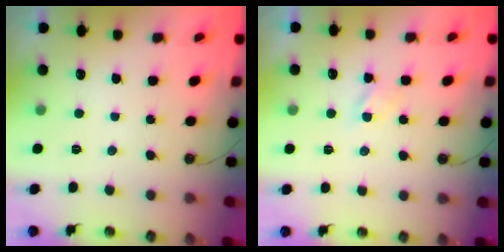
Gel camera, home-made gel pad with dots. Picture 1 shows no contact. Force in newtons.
{"total": 2.8, "press": 2.7, "slide": 0.4}